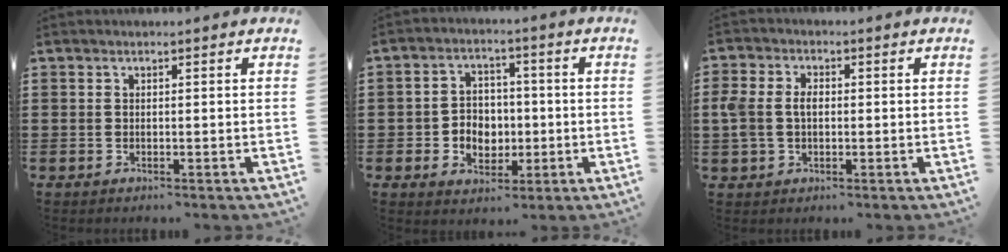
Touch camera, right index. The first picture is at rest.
{"total": 4.7, "force": [-0.8, 4.3, 1.7], "torque": [-0.031, 0.006, -0.020]}
{"total": 3.9, "force": [0.1, 2.8, 2.8], "torque": [-0.075, 0.005, -0.006]}